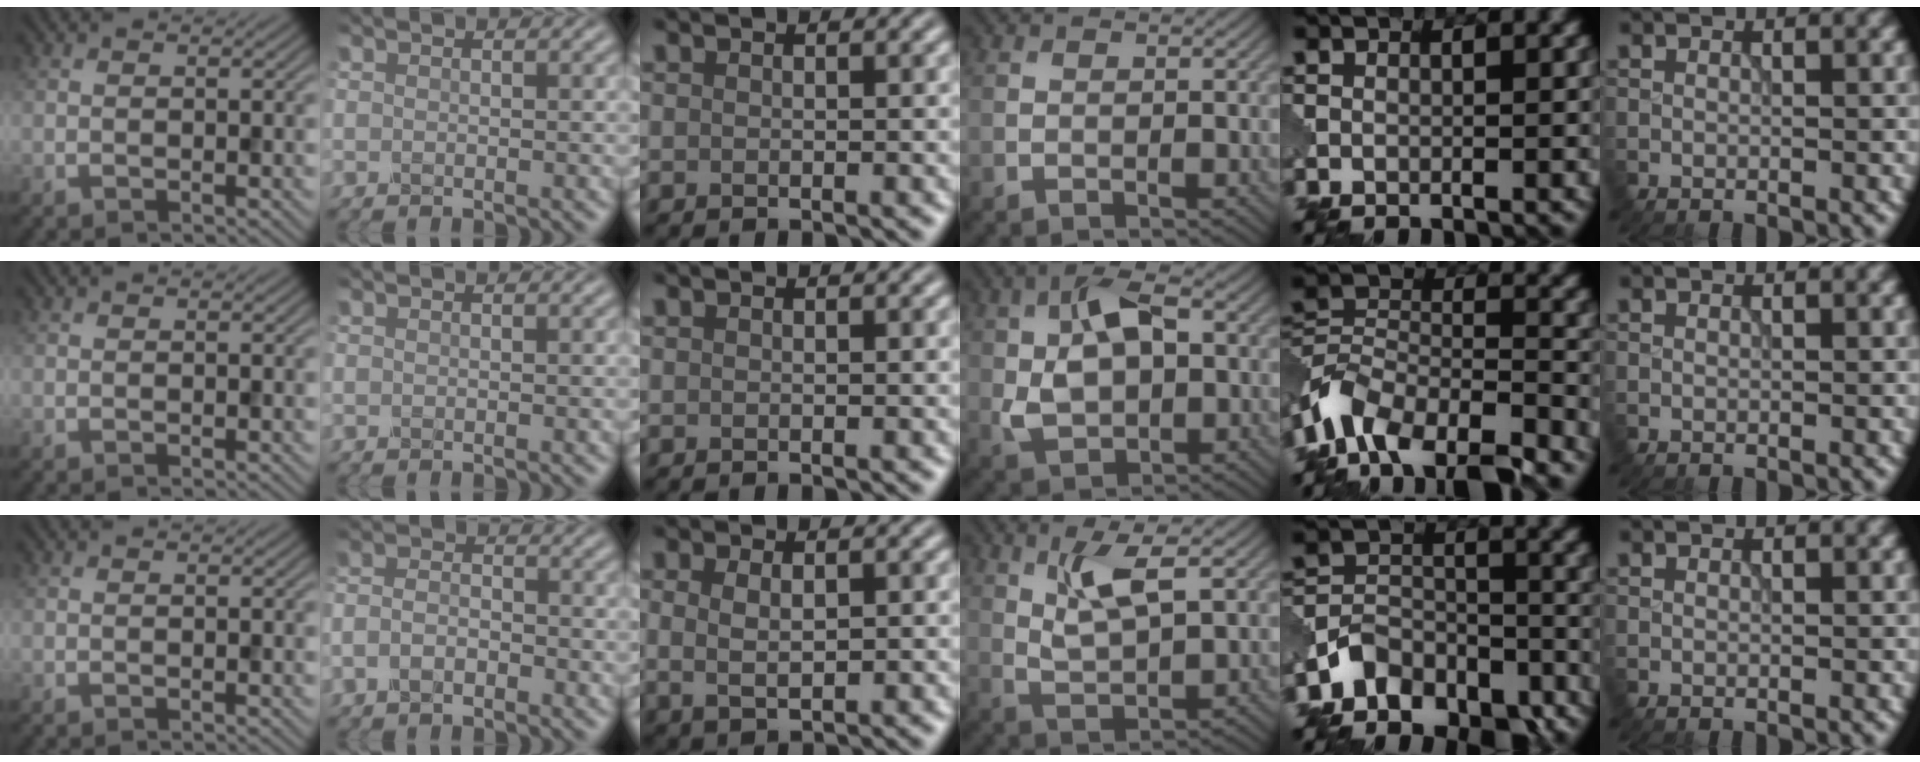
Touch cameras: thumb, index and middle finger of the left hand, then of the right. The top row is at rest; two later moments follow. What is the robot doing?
{"motion": "extract", "object": "pin"}